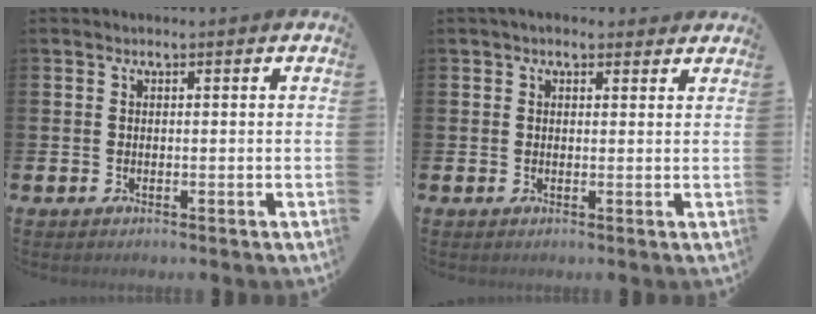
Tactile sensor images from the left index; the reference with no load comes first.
{"total": 2.2, "force": [1.8, 1.0, 0.5], "torque": [-0.006, 0.000, 0.032]}